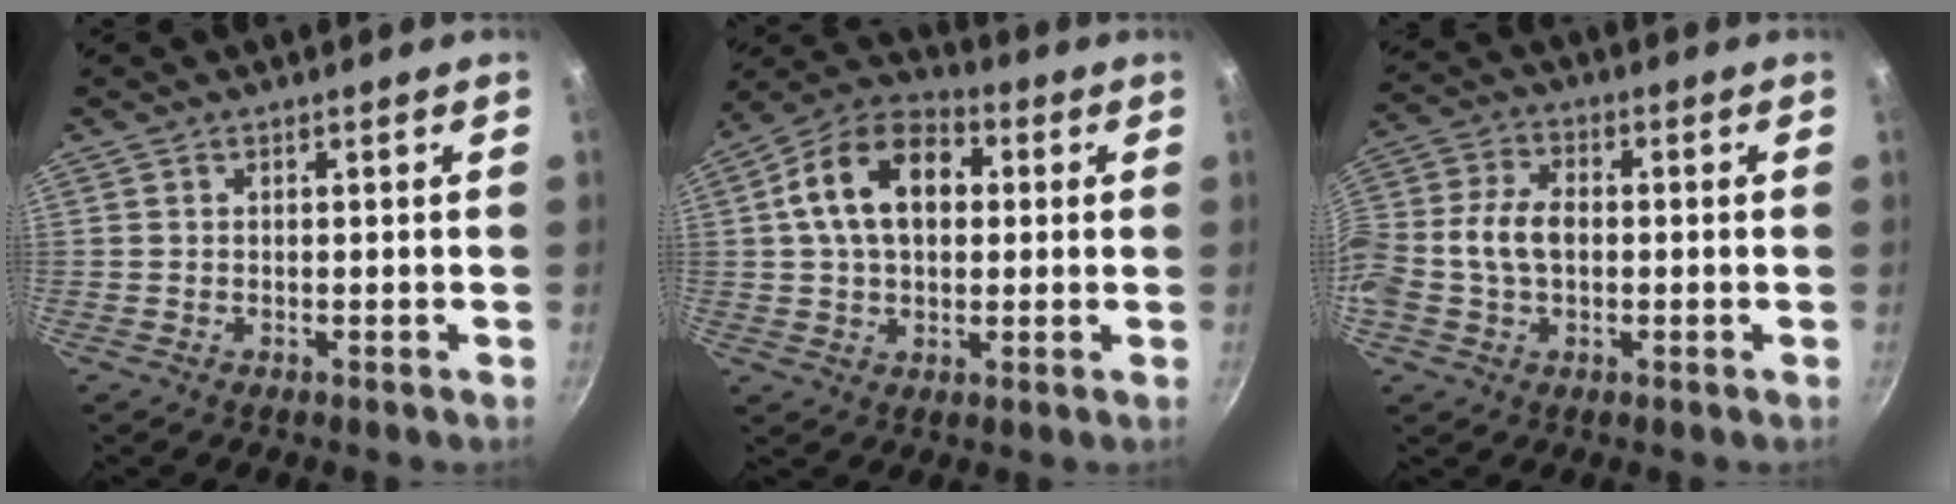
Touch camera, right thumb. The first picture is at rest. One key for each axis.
{"total": 14.1, "fx": 2.4, "fy": 9.5, "fz": 10.1, "tx": -0.139, "ty": 0.025, "tz": 0.023}
{"total": 10.7, "fx": -0.8, "fy": 7.3, "fz": 7.7, "tx": -0.144, "ty": 0.031, "tz": -0.029}